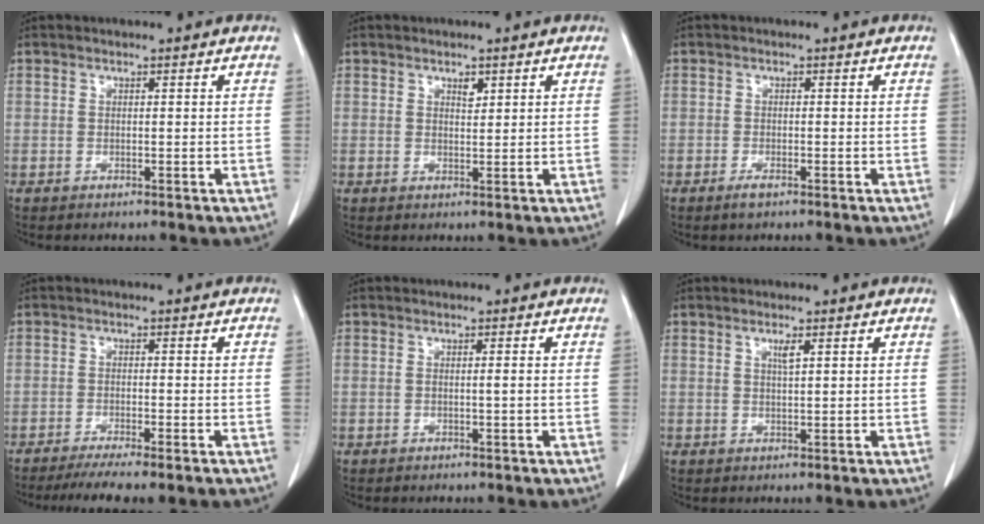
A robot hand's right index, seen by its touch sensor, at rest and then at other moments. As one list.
[{"total": 1.4, "force": [0.8, 0.6, 0.9], "torque": [-0.011, -0.004, 0.013]}, {"total": 1.4, "force": [-1.0, 0.3, 1.0], "torque": [-0.023, -0.003, -0.015]}, {"total": 7.3, "force": [-5.9, 0.3, 4.2], "torque": [-0.057, -0.013, -0.090]}, {"total": 0.7, "force": [-0.1, -0.2, 0.7], "torque": [-0.009, 0.000, -0.003]}, {"total": 1.4, "force": [0.7, 0.0, 1.2], "torque": [-0.024, -0.001, 0.012]}]